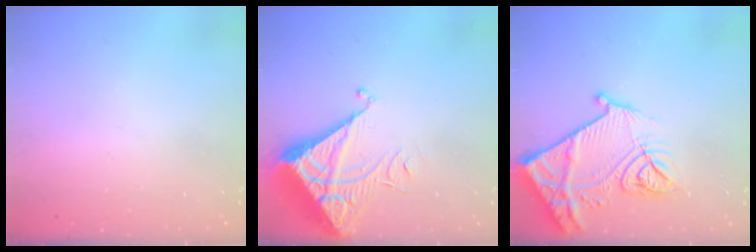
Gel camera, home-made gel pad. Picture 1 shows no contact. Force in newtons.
{"total": 7.0, "press": 7.0, "slide": 0.6}
{"total": 18.3, "press": 18.2, "slide": 2.0}